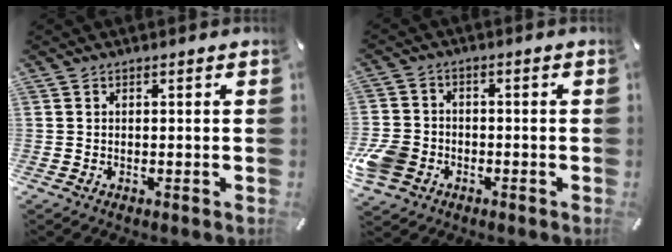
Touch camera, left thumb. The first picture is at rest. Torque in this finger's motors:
{"motor_torque": [0.30, 0.56, 0.27, -0.01, 0.20]}